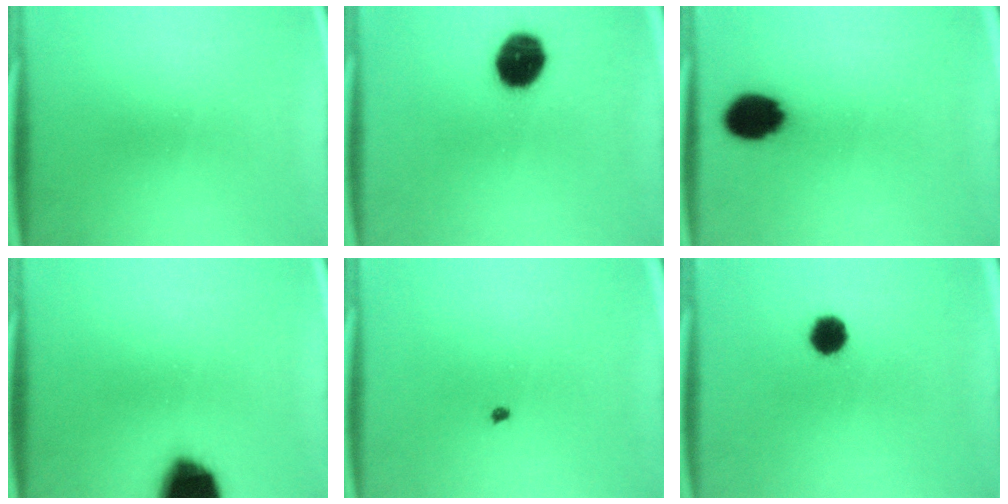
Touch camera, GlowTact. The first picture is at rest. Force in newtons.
{"total": 11.9}
{"total": 9.4}
{"total": 17.6}
{"total": 0.5}
{"total": 5.3}